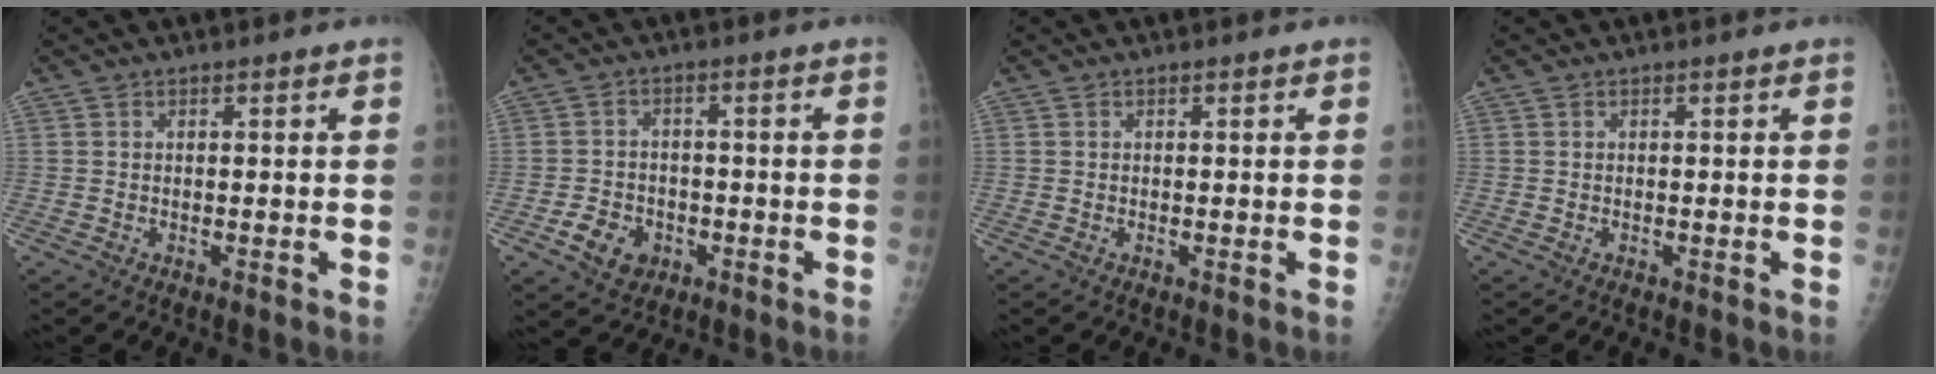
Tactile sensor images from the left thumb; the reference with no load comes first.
{"total": 6.2, "force": [-2.5, 4.8, 2.9], "torque": [-0.034, 0.014, -0.038]}
{"total": 0.0}
{"total": 0.0}